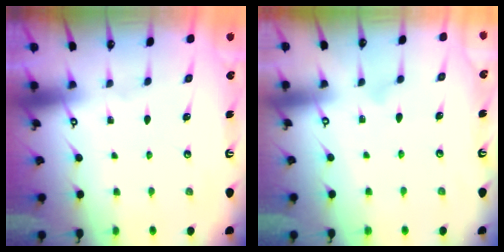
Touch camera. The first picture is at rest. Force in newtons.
{"total": 6.0, "press": 6.0, "slide": 0.3}